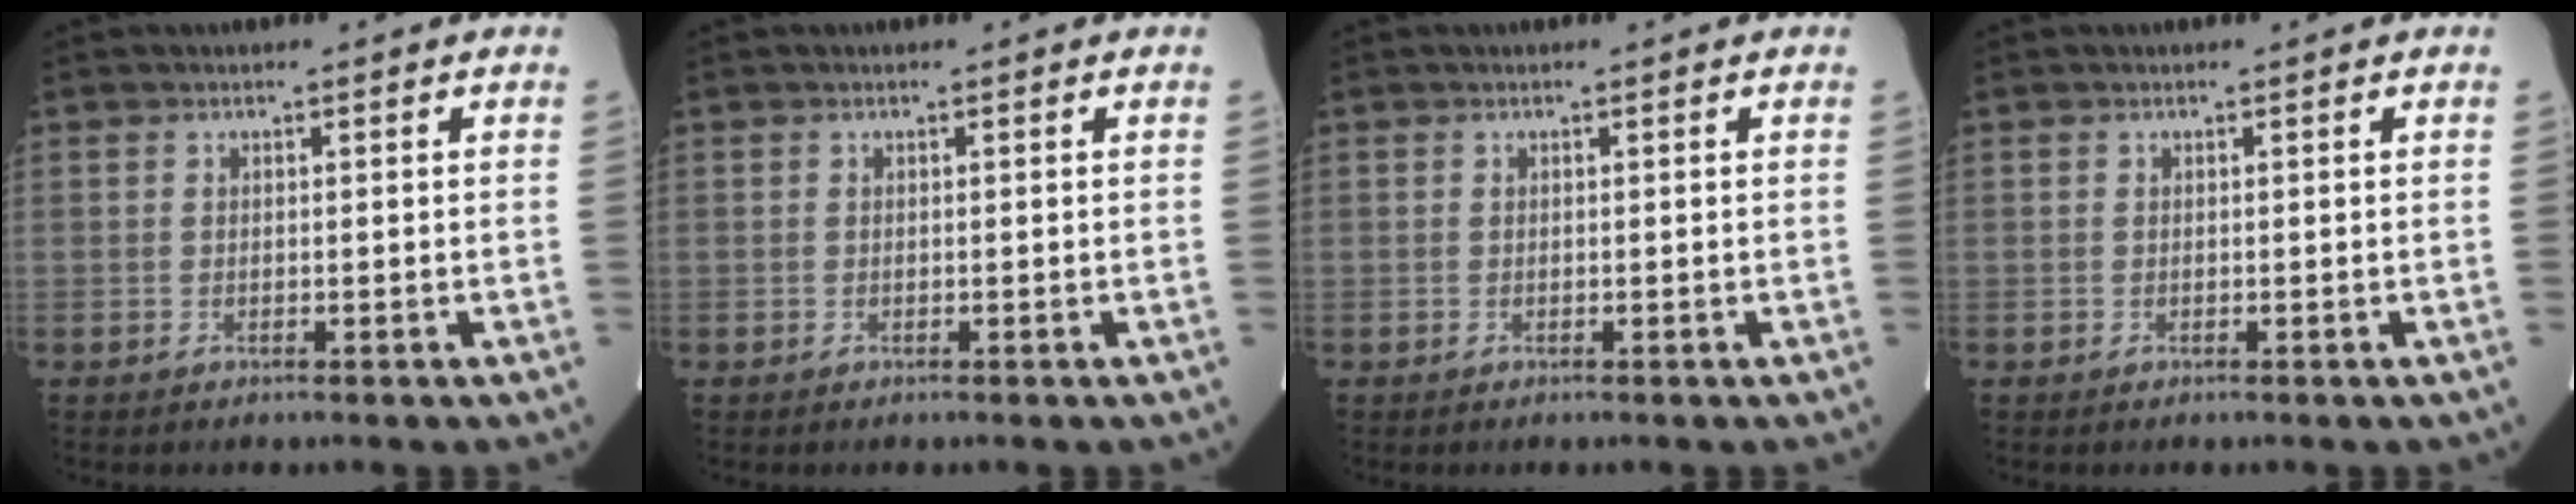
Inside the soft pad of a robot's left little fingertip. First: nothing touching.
{"total": 0.0}
{"total": 0.0}
{"total": 0.0}